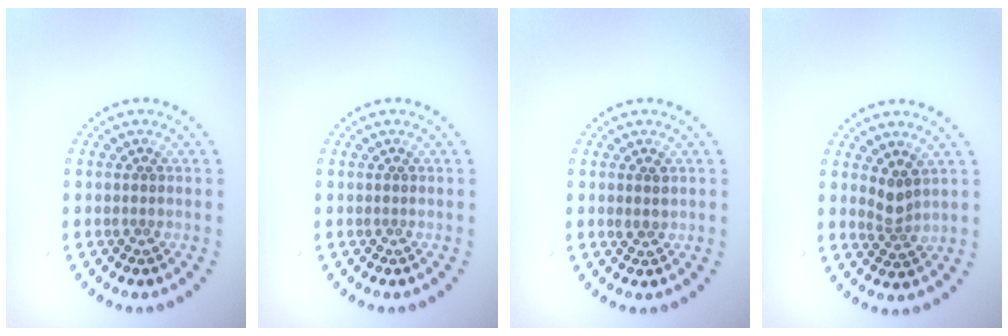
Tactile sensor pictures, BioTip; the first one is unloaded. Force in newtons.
{"total": 0.0}
{"total": 1.1, "press": 1.0, "slide": 0.4}
{"total": 1.9, "press": 1.4, "slide": 1.3}